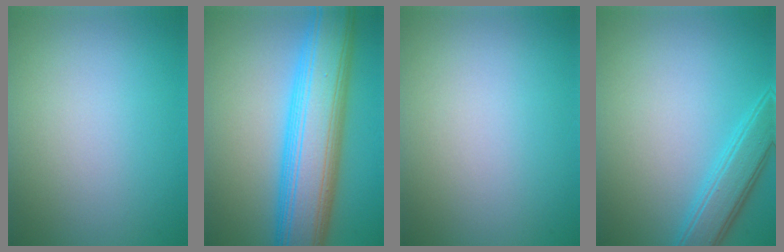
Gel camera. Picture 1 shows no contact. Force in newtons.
{"total": 11.2, "press": 11.2, "slide": 0.4}
{"total": 0.0}
{"total": 3.8, "press": 3.8, "slide": 0.1}